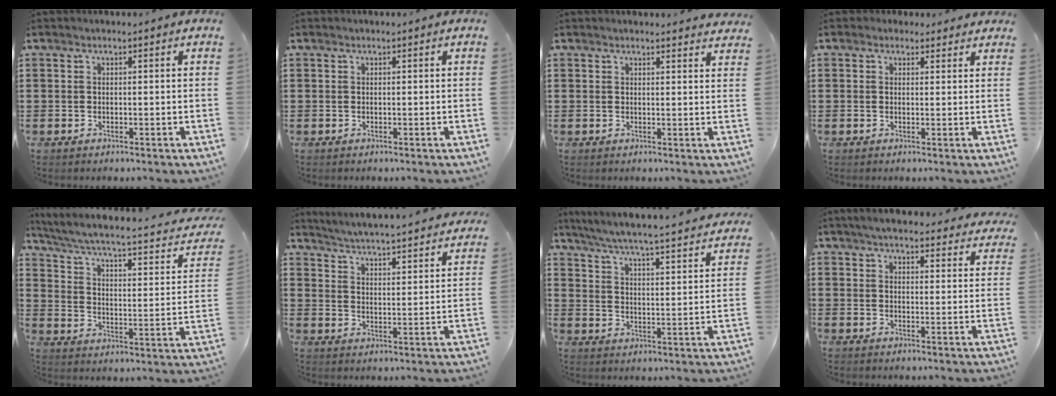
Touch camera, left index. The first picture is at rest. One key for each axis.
{"total": 0.0}
{"total": 1.7, "fx": 1.7, "fy": 0.1, "fz": 0.3, "tx": -0.001, "ty": -0.003, "tz": 0.032}
{"total": 1.6, "fx": 1.3, "fy": 0.9, "fz": 0.3, "tx": -0.010, "ty": 0.008, "tz": 0.024}
{"total": 4.6, "fx": 2.7, "fy": 0.5, "fz": 3.7, "tx": -0.086, "ty": -0.029, "tz": 0.035}
{"total": 4.1, "fx": 4.0, "fy": -0.8, "fz": 0.8, "tx": -0.038, "ty": -0.039, "tz": 0.061}
{"total": 4.8, "fx": 4.4, "fy": -0.7, "fz": 1.8, "tx": -0.057, "ty": -0.045, "tz": 0.065}
{"total": 4.8, "fx": 4.5, "fy": 0.4, "fz": 1.5, "tx": -0.046, "ty": -0.017, "tz": 0.081}